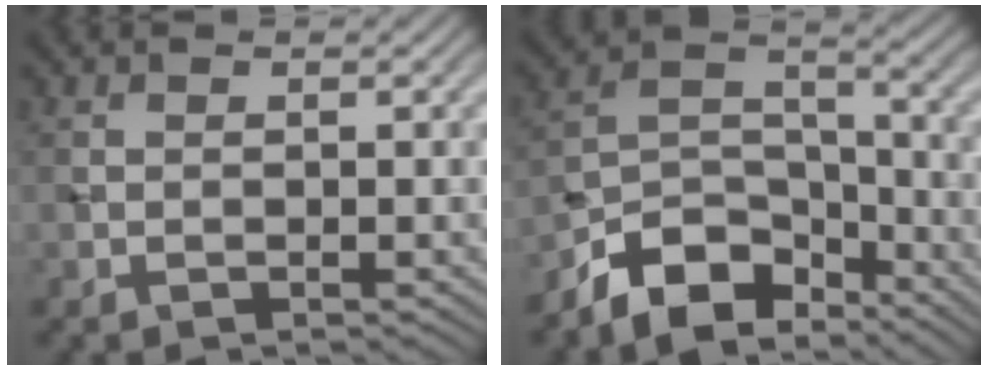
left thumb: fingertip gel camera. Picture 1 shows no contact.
{"total": 9.6, "force": [-7.2, 4.5, 4.5], "torque": [-0.078, -0.002, -0.147]}